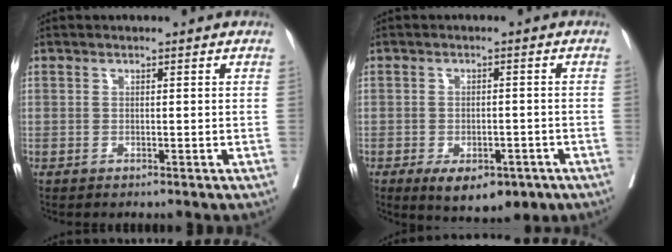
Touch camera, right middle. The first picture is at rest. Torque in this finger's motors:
{"motor_torque": [0.77, -0.50, 0.11, 0.08]}